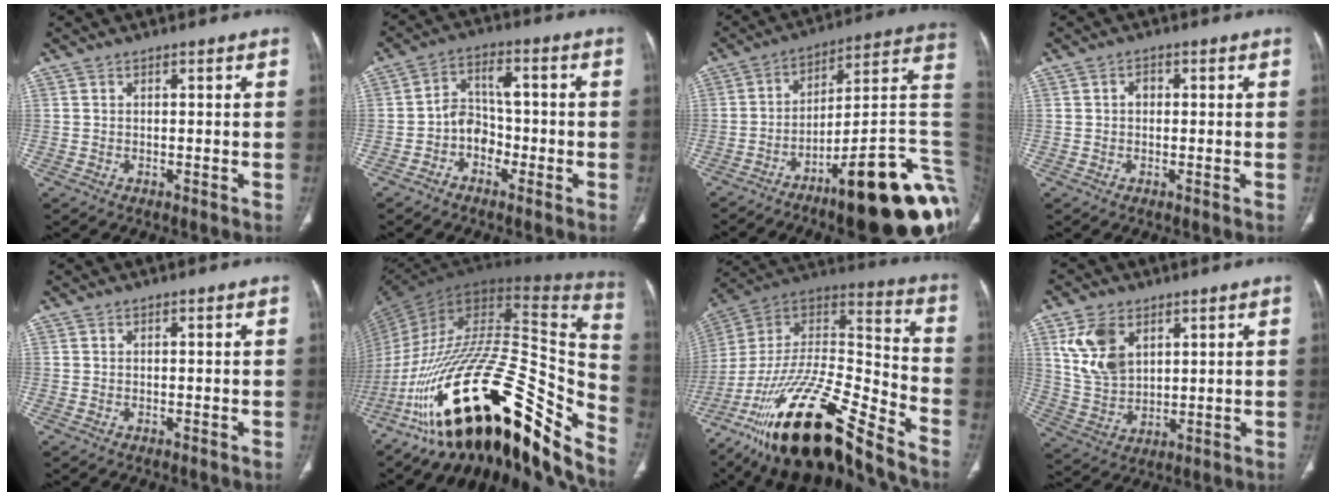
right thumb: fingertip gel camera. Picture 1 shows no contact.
{"total": 6.3, "force": [-2.5, 4.7, 3.2], "torque": [-0.036, 0.031, -0.054]}
{"total": 28.0, "force": [-11.2, 6.9, 24.7], "torque": [-0.219, 0.083, -0.157]}
{"total": 1.5, "force": [0.1, 1.2, 1.0], "torque": [-0.009, 0.006, -0.003]}
{"total": 0.0}
{"total": 39.4, "force": [-23.6, 12.8, 28.9], "torque": [-0.415, 0.060, -0.373]}
{"total": 26.5, "force": [-19.0, 6.6, 17.3], "torque": [-0.319, 0.060, -0.337]}
{"total": 10.6, "force": [4.6, 6.9, 6.6], "torque": [-0.113, -0.016, 0.103]}